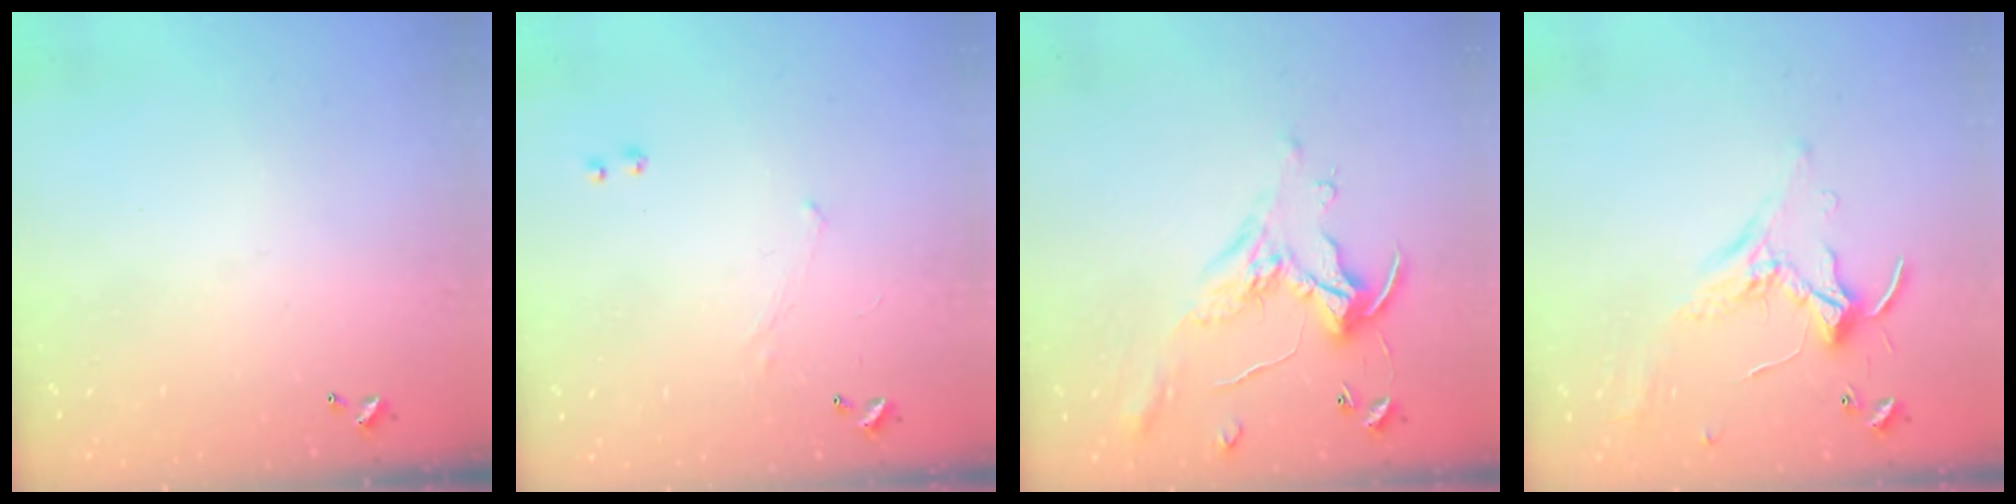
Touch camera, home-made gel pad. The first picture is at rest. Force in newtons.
{"total": 1.2, "press": 1.1, "slide": 0.5}
{"total": 1.1, "press": 0.8, "slide": 0.9}
{"total": 0.9, "press": 0.8, "slide": 0.4}